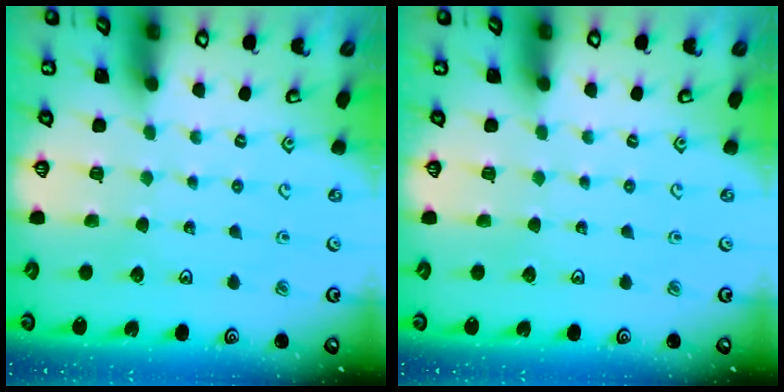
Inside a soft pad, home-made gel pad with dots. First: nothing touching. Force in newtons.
{"total": 0.0}